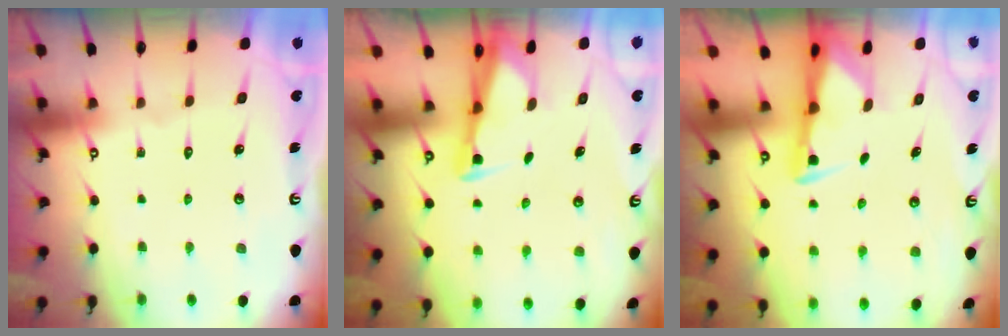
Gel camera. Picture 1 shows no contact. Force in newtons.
{"total": 2.8, "press": 2.8, "slide": 0.5}
{"total": 2.8, "press": 2.8, "slide": 0.6}